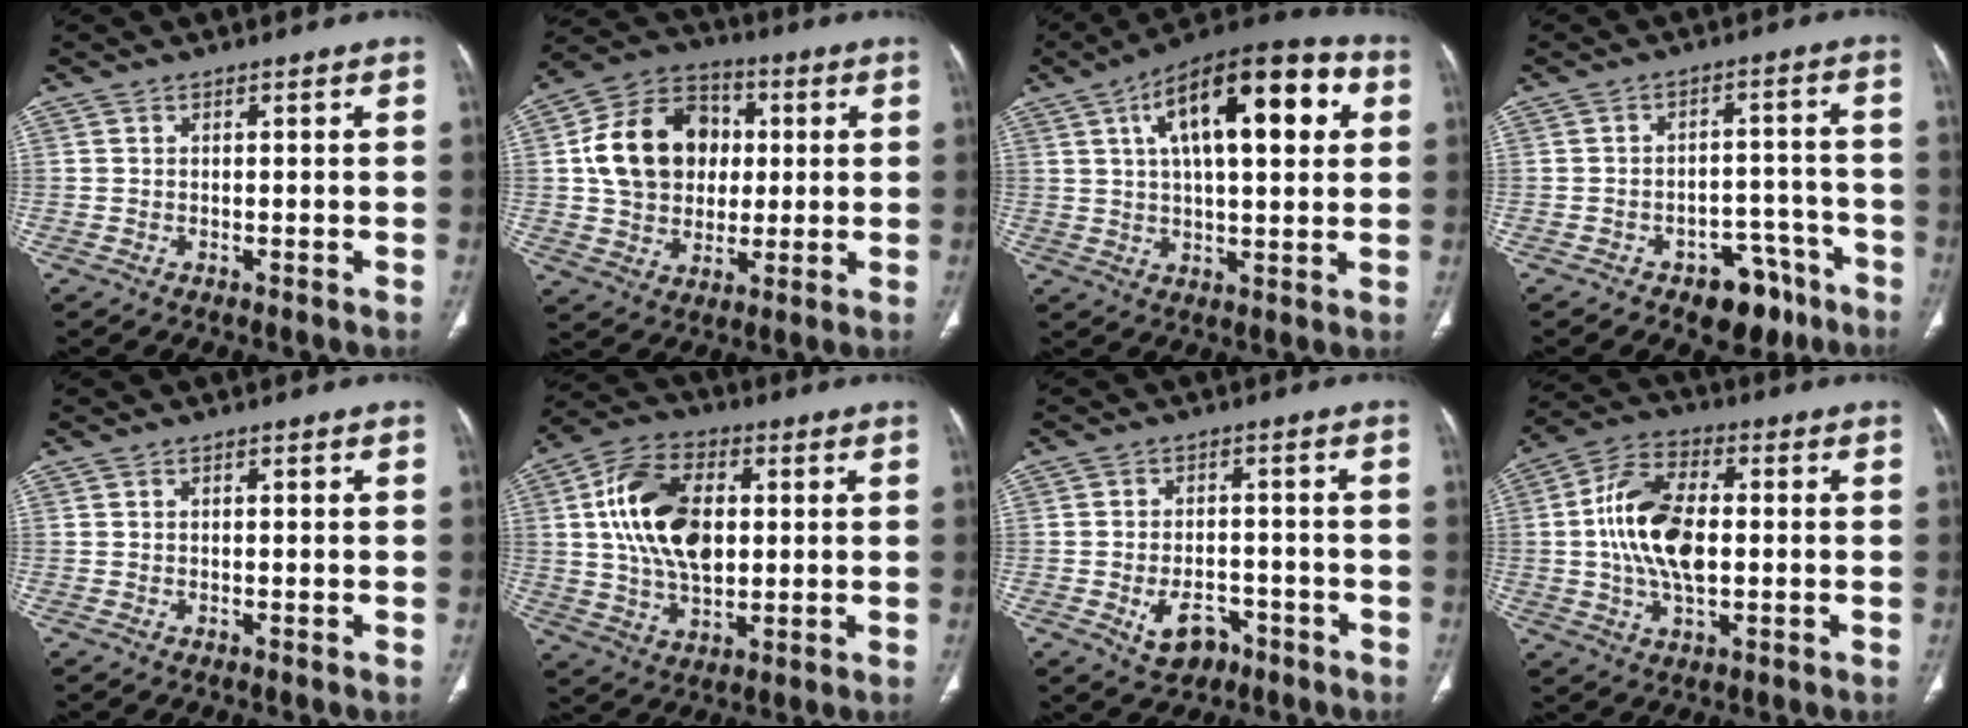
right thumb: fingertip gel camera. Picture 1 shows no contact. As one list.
[{"total": 17.1, "force": [2.2, 13.7, 10.0], "torque": [-0.150, 0.018, 0.037]}, {"total": 21.2, "force": [6.5, 8.5, 18.3], "torque": [-0.265, 0.014, 0.091]}, {"total": 9.6, "force": [-6.3, 5.6, 4.6], "torque": [-0.027, 0.053, -0.083]}, {"total": 0.6, "force": [0.1, 0.2, 0.5], "torque": [-0.012, 0.001, 0.002]}, {"total": 16.6, "force": [2.5, 10.2, 12.9], "torque": [-0.222, 0.006, 0.043]}, {"total": 6.6, "force": [-3.2, 4.4, 3.7], "torque": [-0.045, 0.026, -0.043]}, {"total": 14.5, "force": [0.2, 8.1, 12.1], "torque": [-0.229, 0.018, -0.001]}]